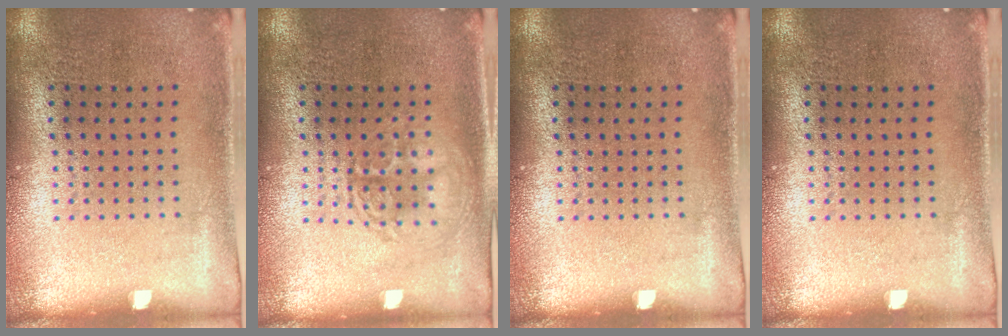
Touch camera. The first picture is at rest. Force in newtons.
{"total": 1.3, "press": 1.3, "slide": 0.2}
{"total": 0.0}
{"total": 0.0}